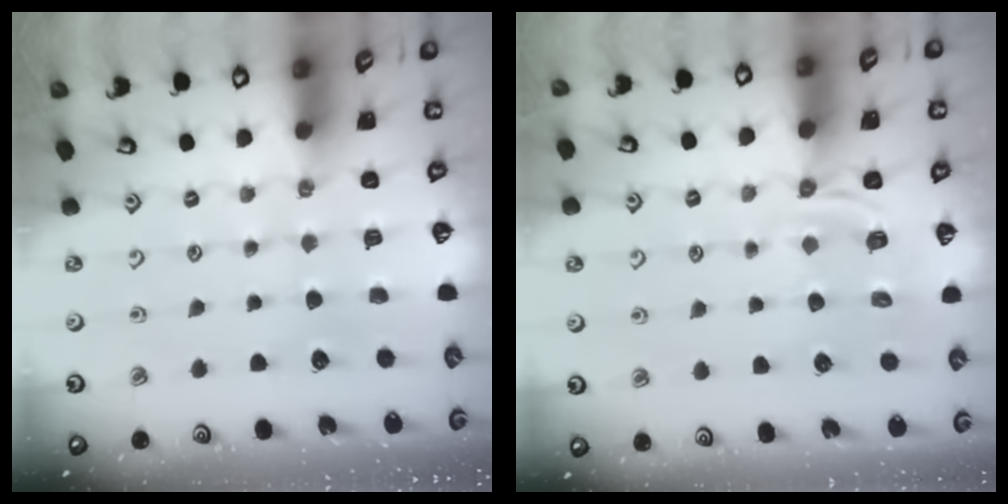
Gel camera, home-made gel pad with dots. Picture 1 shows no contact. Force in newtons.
{"total": 2.8, "press": 2.1, "slide": 1.8}